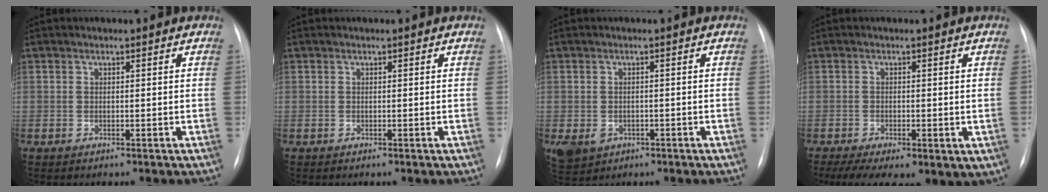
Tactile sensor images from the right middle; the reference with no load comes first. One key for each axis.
{"total": 0.0}
{"total": 5.6, "fx": -2.3, "fy": 4.6, "fz": 2.2, "tx": -0.049, "ty": -0.001, "tz": -0.025}
{"total": 12.6, "fx": -5.5, "fy": 6.6, "fz": 9.3, "tx": -0.176, "ty": -0.015, "tz": -0.075}